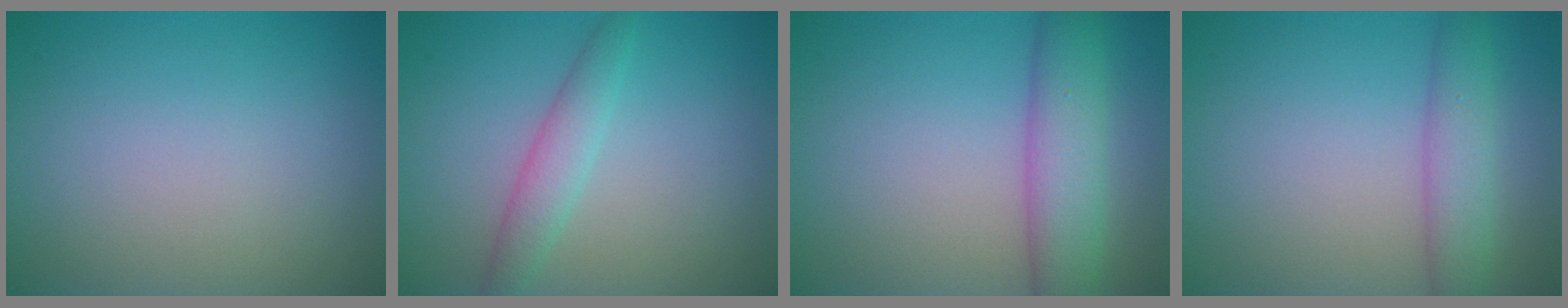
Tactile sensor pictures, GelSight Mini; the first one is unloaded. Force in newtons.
{"total": 2.5, "press": 2.5, "slide": 0.0}
{"total": 5.6, "press": 5.5, "slide": 0.5}
{"total": 3.7, "press": 3.7, "slide": 0.1}